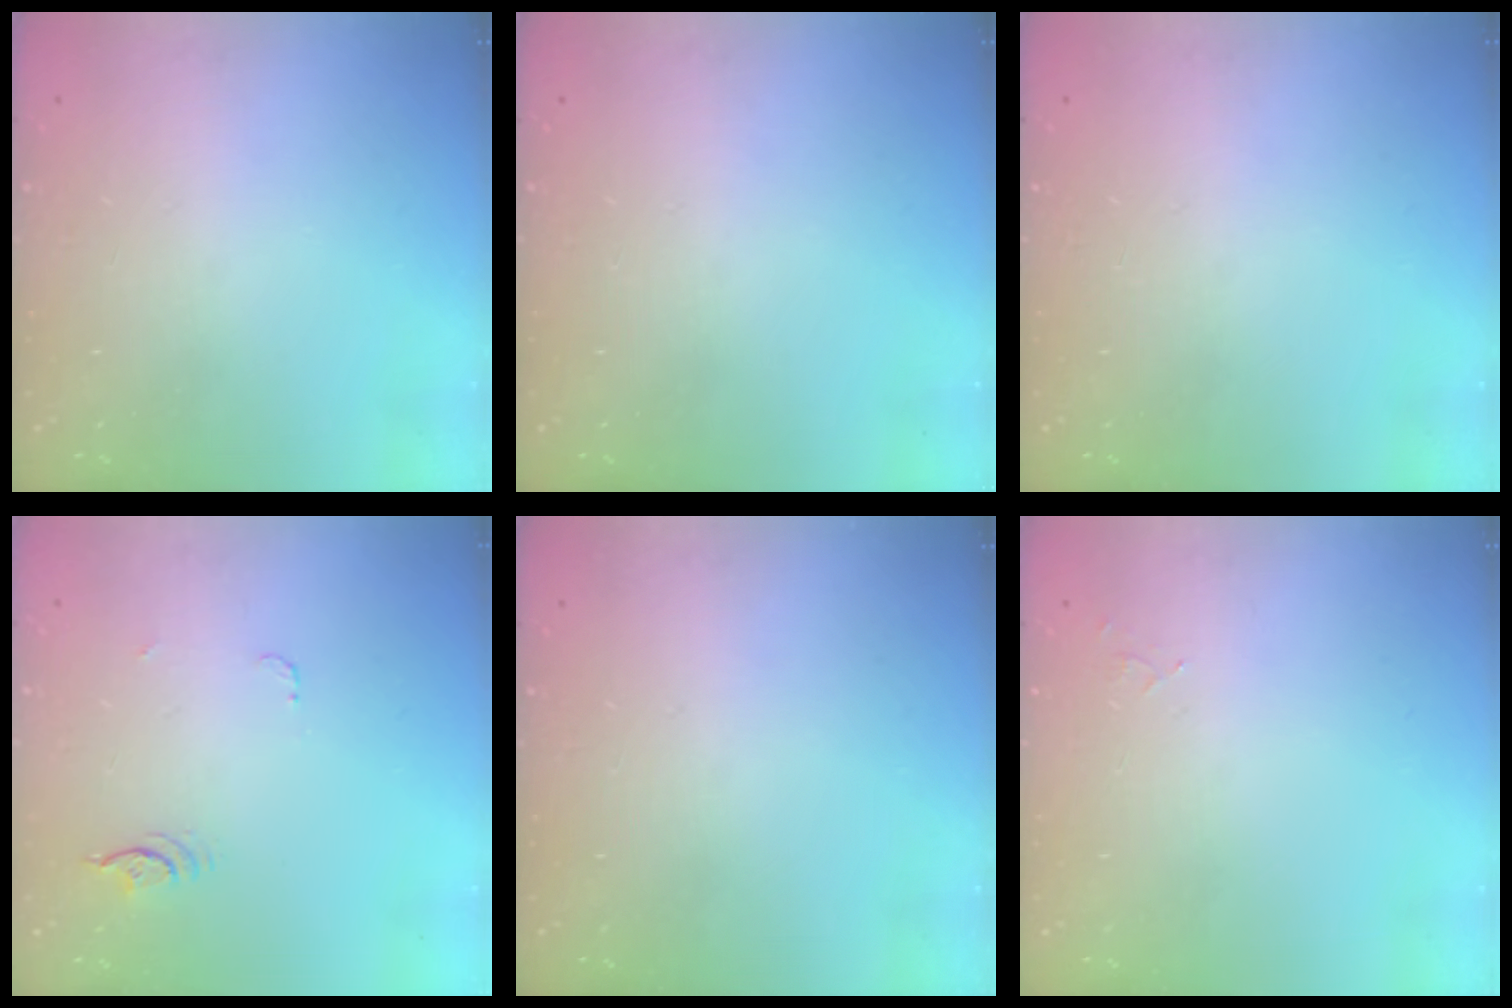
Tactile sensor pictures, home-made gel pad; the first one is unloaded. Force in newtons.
{"total": 0.0}
{"total": 0.0}
{"total": 3.8, "press": 3.4, "slide": 1.6}
{"total": 0.0}
{"total": 5.2, "press": 5.2, "slide": 0.4}